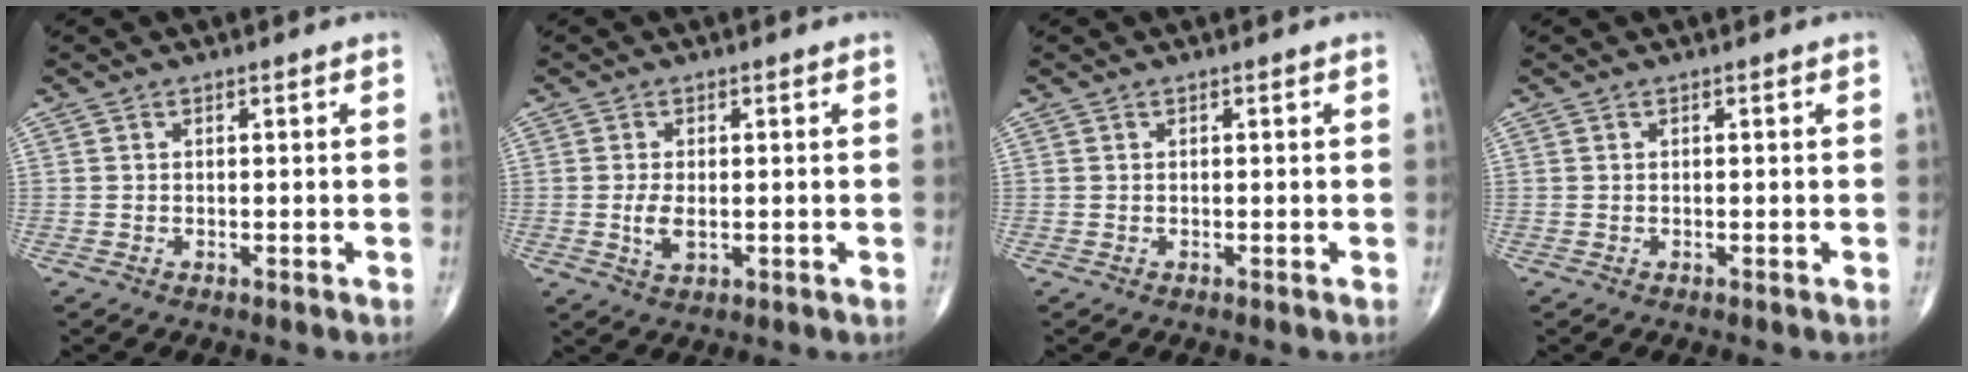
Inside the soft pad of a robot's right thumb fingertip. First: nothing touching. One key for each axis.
{"total": 3.5, "fx": -0.3, "fy": 1.7, "fz": 3.0, "tx": -0.063, "ty": -0.007, "tz": -0.004}
{"total": 0.0}
{"total": 0.0}